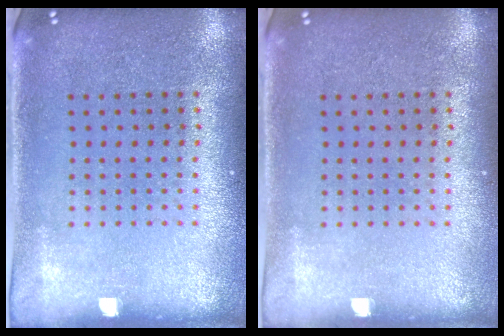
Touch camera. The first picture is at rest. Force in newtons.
{"total": 0.0}